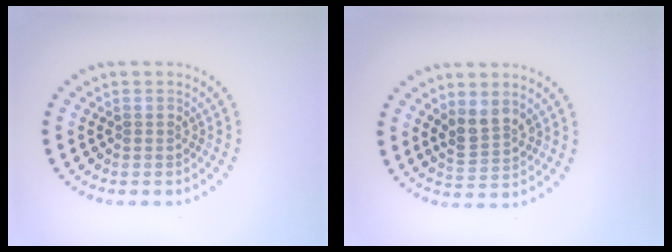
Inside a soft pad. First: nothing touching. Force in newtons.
{"total": 2.6, "press": 2.4, "slide": 1.0}